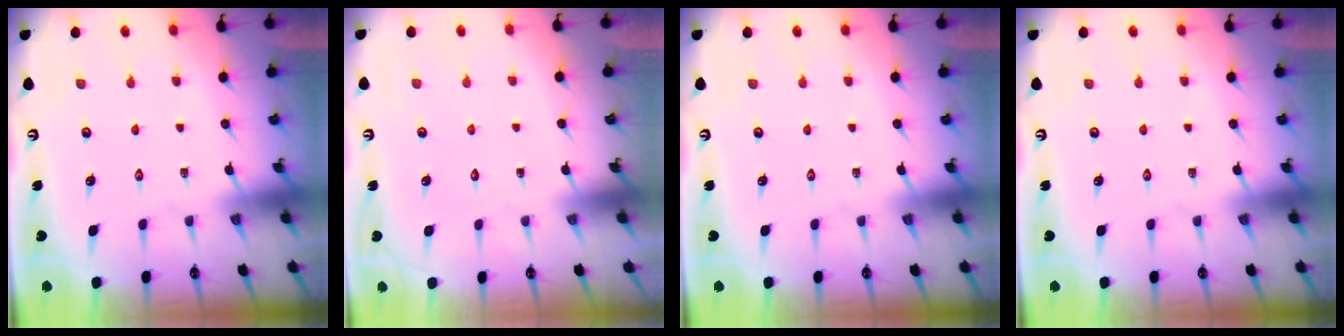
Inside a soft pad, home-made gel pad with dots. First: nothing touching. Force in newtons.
{"total": 1.6, "press": 1.5, "slide": 0.1}
{"total": 0.0}
{"total": 0.0}